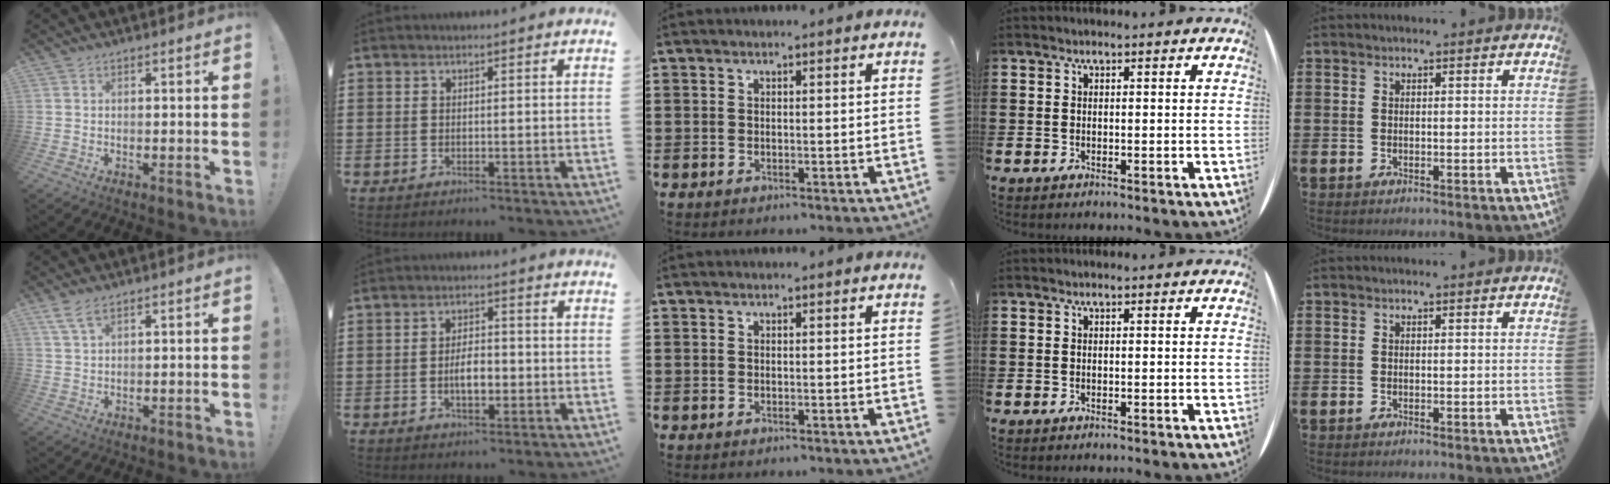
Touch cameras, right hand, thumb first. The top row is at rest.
{"thumb": {"total": 4.7, "force": [3.2, 1.4, 3.1], "torque": [-0.062, -0.008, 0.060]}, "index": {"total": 4.0, "force": [-0.9, 1.8, 3.5], "torque": [-0.063, 0.001, -0.020]}}